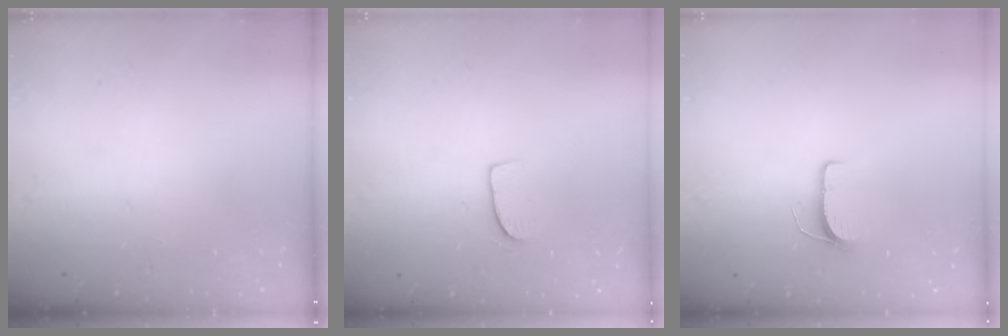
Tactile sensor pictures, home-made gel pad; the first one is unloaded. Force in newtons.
{"total": 7.0, "press": 7.0, "slide": 0.4}
{"total": 6.1, "press": 6.1, "slide": 0.5}